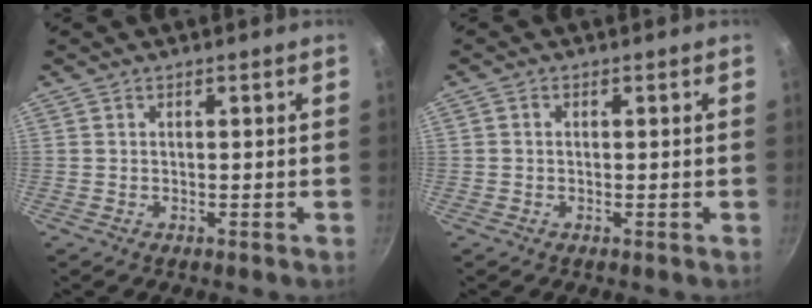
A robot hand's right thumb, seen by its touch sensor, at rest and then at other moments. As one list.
[{"total": 0.7, "force": [0.0, 0.6, 0.4], "torque": [-0.007, 0.005, 0.000]}]